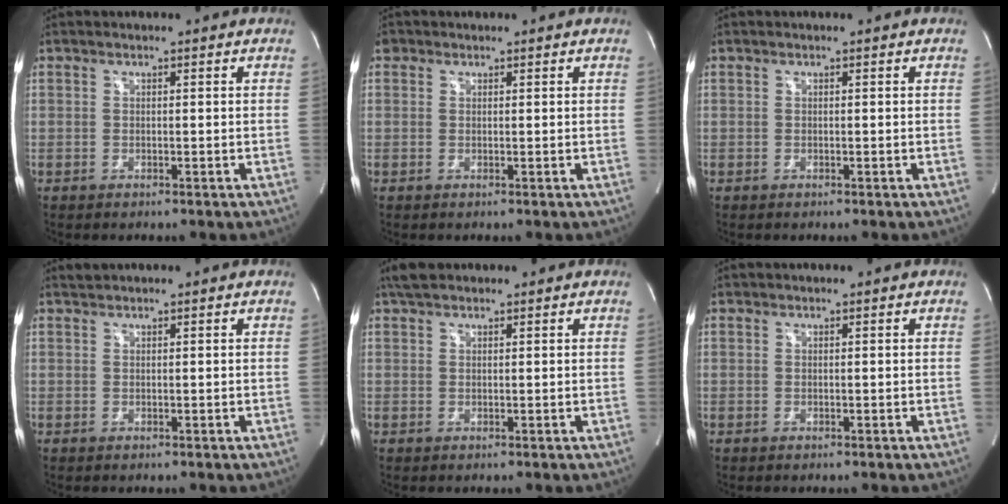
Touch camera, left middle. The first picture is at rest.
{"total": 0.9, "force": [0.5, 0.7, 0.0], "torque": [0.006, 0.004, 0.004]}
{"total": 0.0}
{"total": 0.5, "force": [0.5, -0.1, -0.1], "torque": [-0.005, 0.006, 0.015]}
{"total": 2.7, "force": [2.2, 1.1, 1.1], "torque": [-0.020, 0.017, 0.038]}
{"total": 0.0}